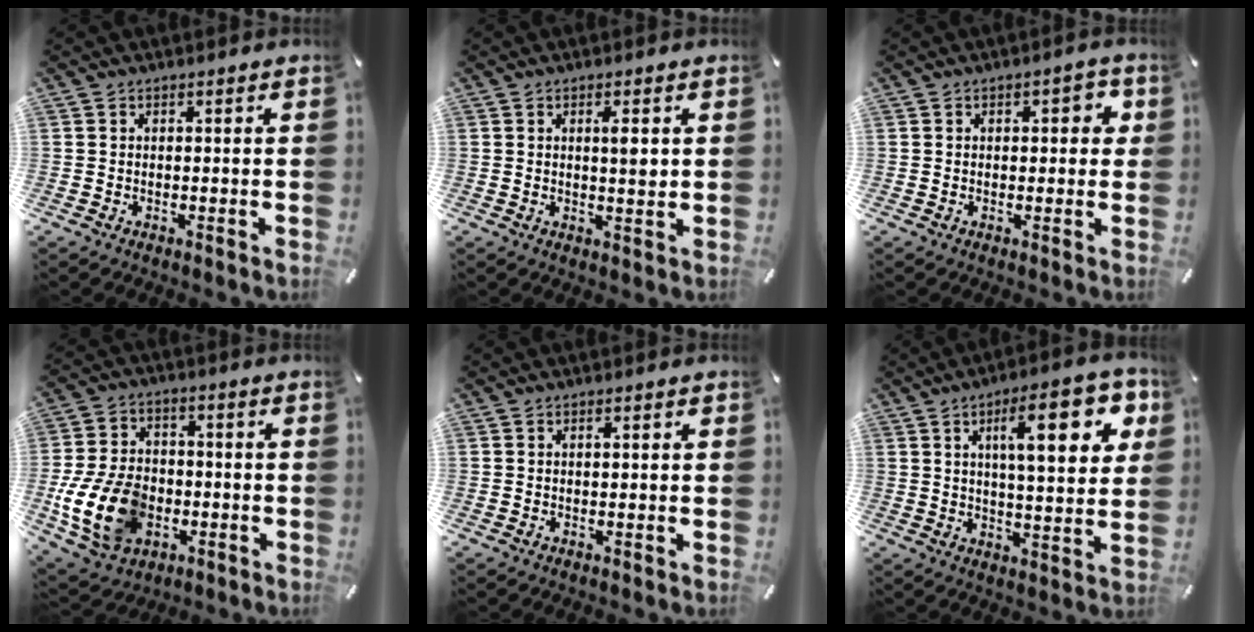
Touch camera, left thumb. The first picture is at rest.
{"total": 3.7, "force": [1.0, 0.9, 3.5], "torque": [-0.055, -0.004, 0.010]}
{"total": 3.5, "force": [0.5, 1.9, 2.9], "torque": [-0.033, 0.002, 0.001]}
{"total": 15.8, "force": [-4.5, 11.5, 9.8], "torque": [-0.202, 0.024, -0.079]}
{"total": 1.0, "force": [0.2, 0.3, 0.9], "torque": [-0.009, 0.000, -0.001]}
{"total": 17.8, "force": [6.7, 5.9, 15.4], "torque": [-0.224, -0.011, 0.096]}